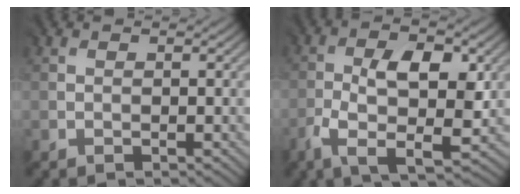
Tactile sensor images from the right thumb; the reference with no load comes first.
{"total": 8.2, "force": [-1.5, 3.5, 7.2], "torque": [-0.137, -0.004, -0.026]}